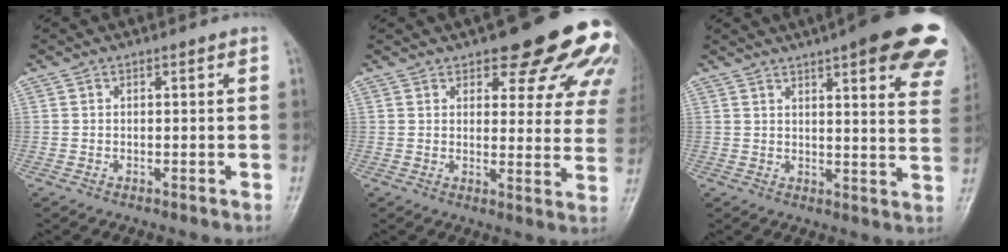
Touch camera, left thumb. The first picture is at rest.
{"total": 18.2, "force": [11.6, 6.8, 12.2], "torque": [-0.105, -0.046, 0.131]}
{"total": 22.3, "force": [14.3, 5.4, 16.3], "torque": [-0.176, -0.031, 0.158]}